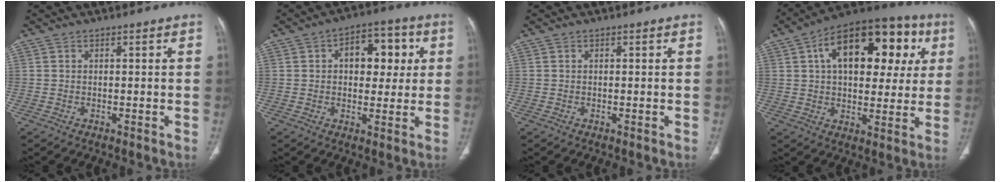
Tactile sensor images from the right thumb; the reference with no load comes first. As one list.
[{"total": 11.2, "force": [2.5, 7.0, 8.4], "torque": [-0.073, 0.013, 0.034]}, {"total": 0.0}, {"total": 23.4, "force": [7.2, 13.0, 18.1], "torque": [-0.227, 0.024, 0.101]}]